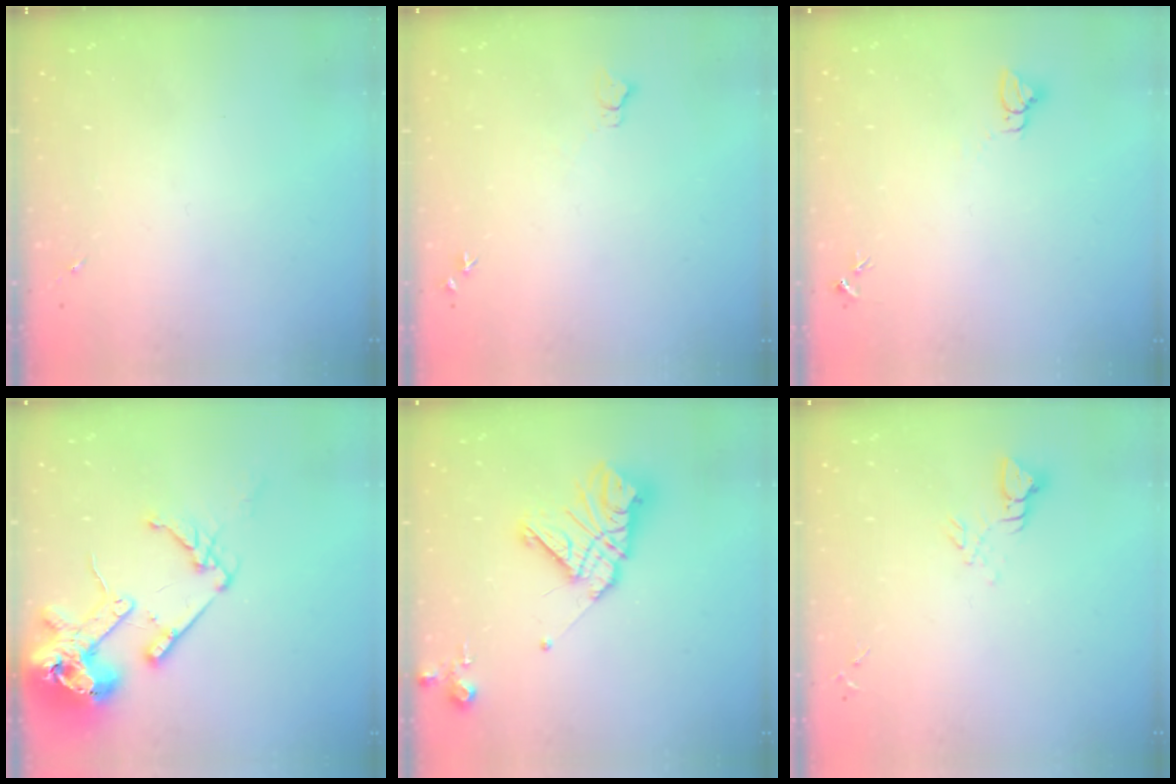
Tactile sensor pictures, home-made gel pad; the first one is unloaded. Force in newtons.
{"total": 4.6, "press": 4.6, "slide": 0.6}
{"total": 2.7, "press": 2.7, "slide": 0.1}
{"total": 17.6, "press": 17.4, "slide": 2.3}
{"total": 14.7, "press": 14.6, "slide": 1.4}
{"total": 3.9, "press": 3.9, "slide": 0.3}